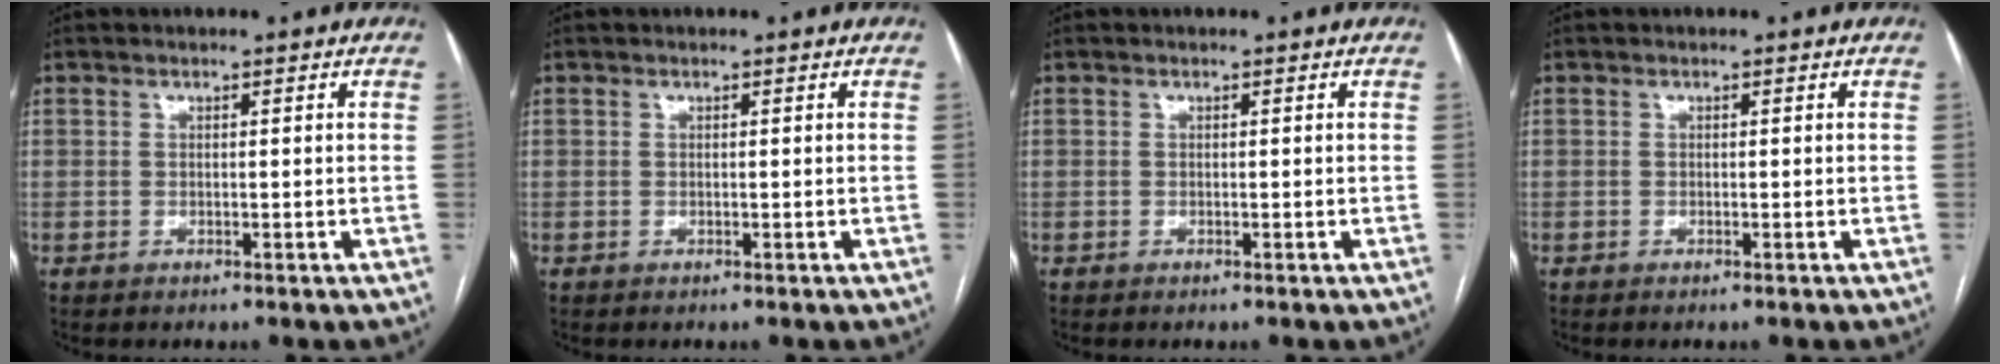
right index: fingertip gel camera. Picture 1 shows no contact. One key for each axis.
{"total": 0.0}
{"total": 0.0}
{"total": 0.0}